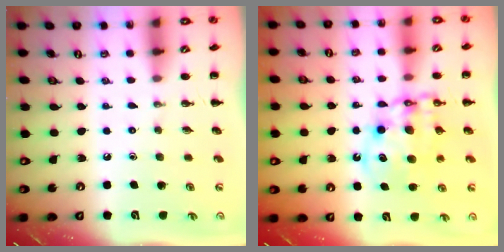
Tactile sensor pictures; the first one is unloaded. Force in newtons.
{"total": 10.7, "press": 10.4, "slide": 2.7}